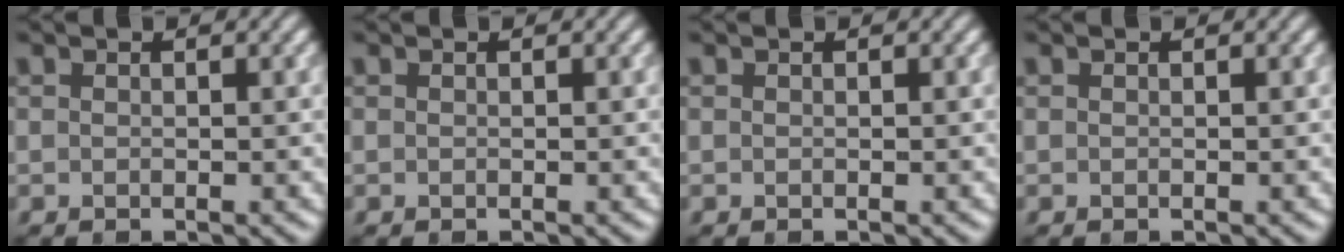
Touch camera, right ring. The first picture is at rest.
{"total": 0.0}
{"total": 0.0}
{"total": 0.0}